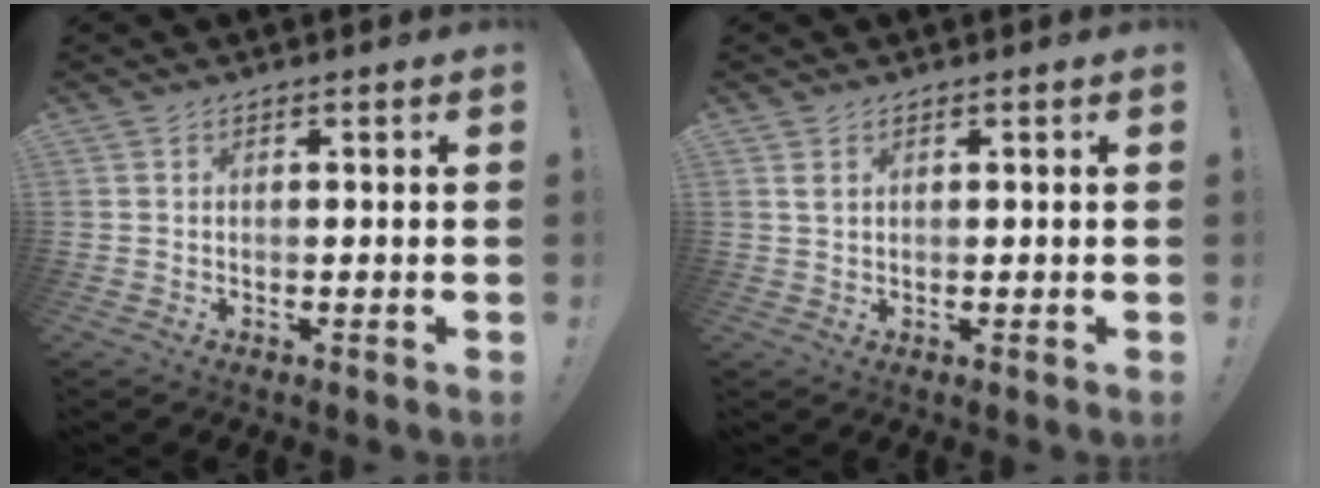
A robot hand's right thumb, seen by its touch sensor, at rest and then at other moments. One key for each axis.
{"total": 1.4, "fx": 0.8, "fy": 0.7, "fz": 0.8, "tx": -0.009, "ty": -0.001, "tz": 0.014}